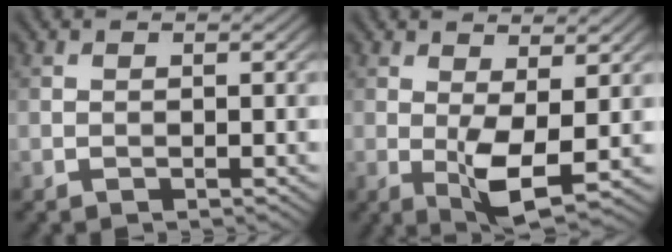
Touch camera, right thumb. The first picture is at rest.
{"total": 5.3, "force": [0.1, 1.7, 5.0], "torque": [-0.098, -0.008, 0.006]}